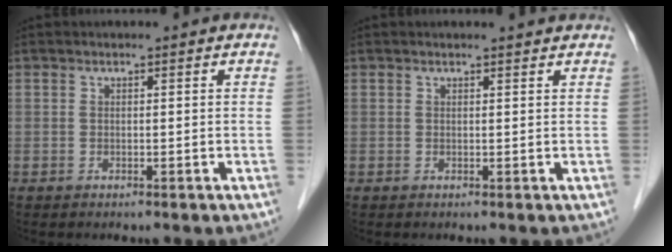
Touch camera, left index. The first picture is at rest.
{"total": 1.6, "force": [1.6, 0.0, 0.3], "torque": [-0.011, 0.001, 0.019]}